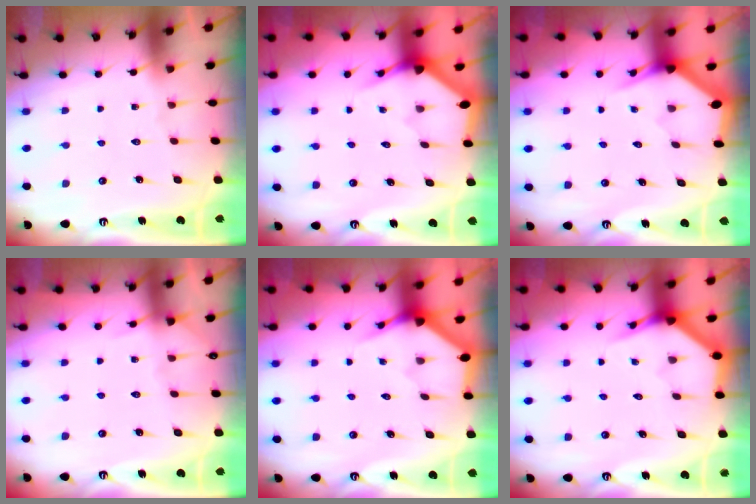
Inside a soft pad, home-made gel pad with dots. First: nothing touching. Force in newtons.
{"total": 3.4, "press": 3.4, "slide": 0.1}
{"total": 3.0, "press": 3.0, "slide": 0.0}
{"total": 2.2, "press": 2.2, "slide": 0.2}
{"total": 3.4, "press": 3.4, "slide": 0.2}
{"total": 3.8, "press": 3.8, "slide": 0.2}